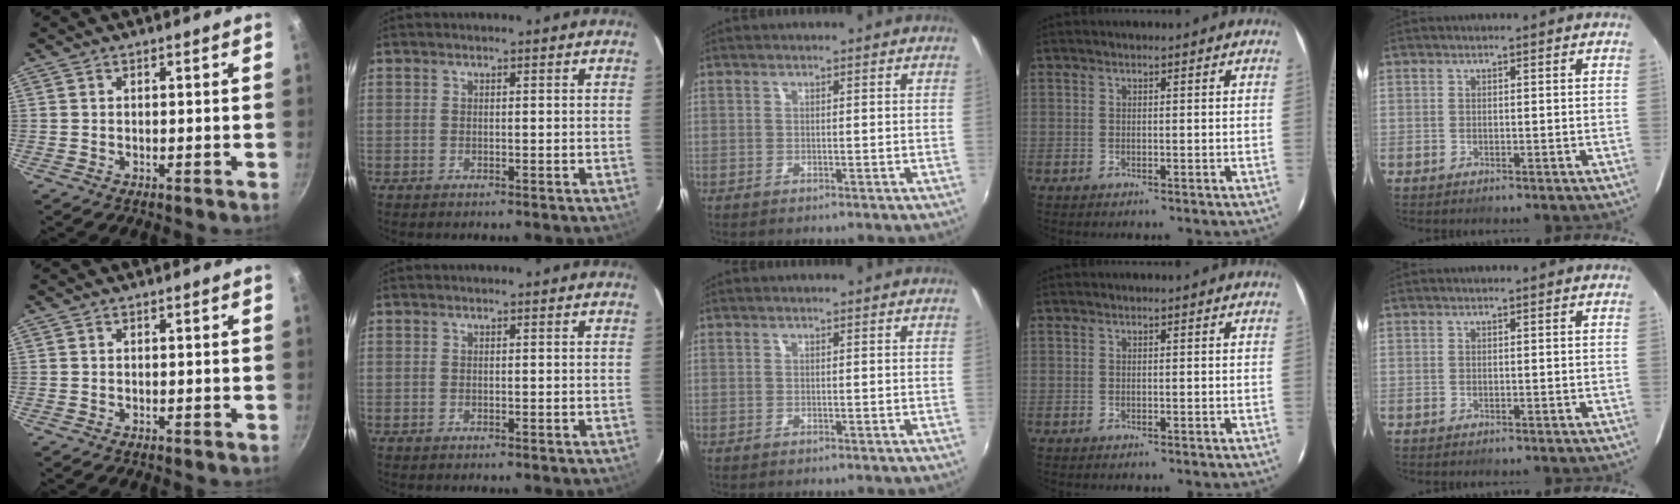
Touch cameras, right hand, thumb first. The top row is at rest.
{}